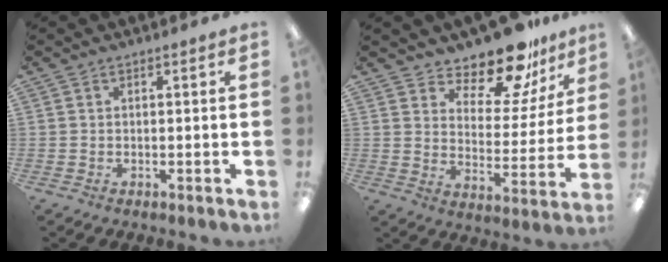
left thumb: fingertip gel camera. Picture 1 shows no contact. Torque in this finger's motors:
{"motor_torque": [0.36, 0.39, -0.30, -0.04, 0.06]}